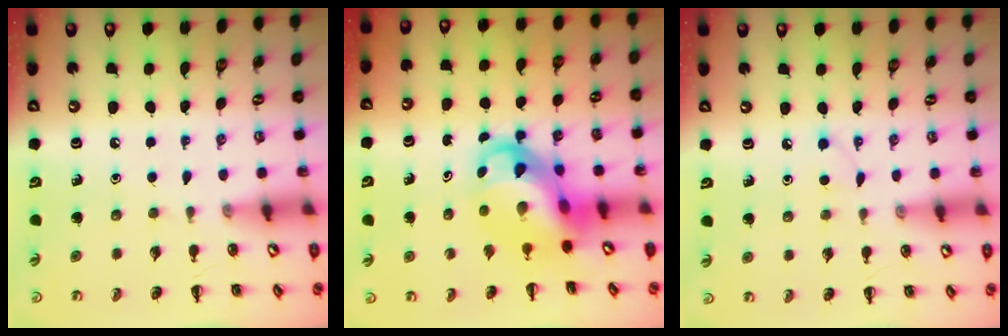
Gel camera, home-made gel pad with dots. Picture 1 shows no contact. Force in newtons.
{"total": 7.5, "press": 7.2, "slide": 2.1}
{"total": 2.2, "press": 2.0, "slide": 0.8}